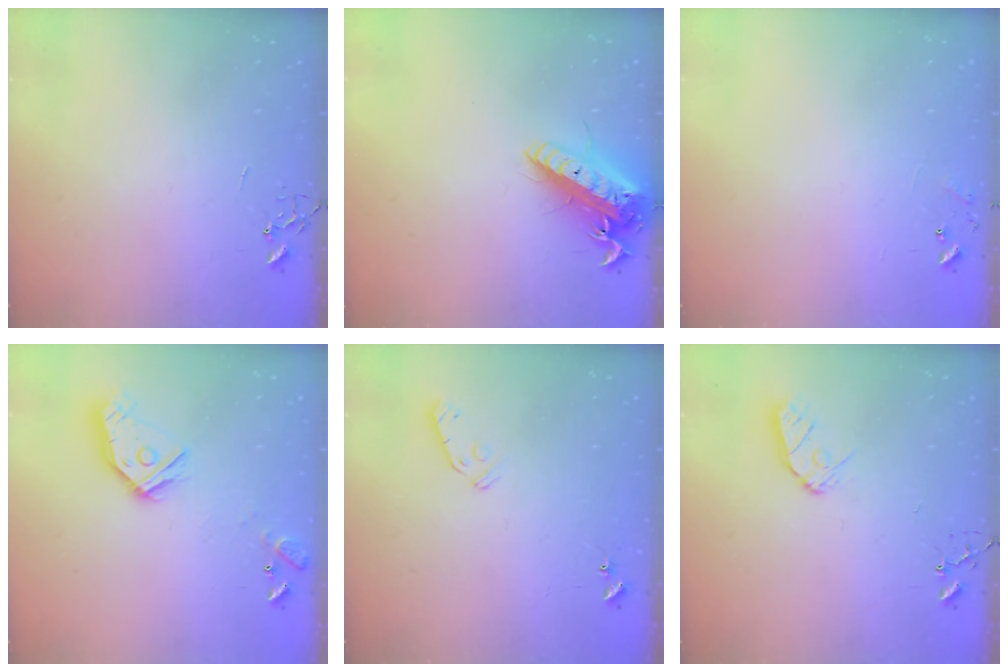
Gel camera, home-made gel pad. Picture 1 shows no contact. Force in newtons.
{"total": 17.4, "press": 17.0, "slide": 3.4}
{"total": 7.0, "press": 7.0, "slide": 0.5}
{"total": 14.1, "press": 14.1, "slide": 1.1}
{"total": 5.9, "press": 5.9, "slide": 0.6}
{"total": 8.6, "press": 8.5, "slide": 0.7}